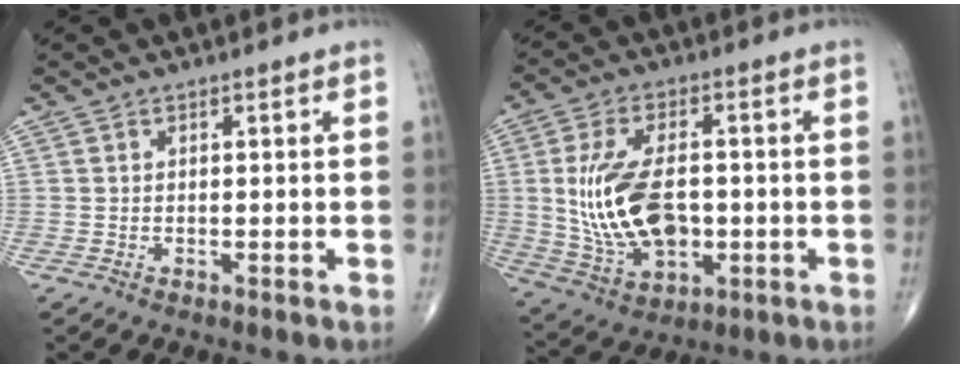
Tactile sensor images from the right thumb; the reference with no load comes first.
{"total": 15.6, "force": [-0.4, 8.8, 12.9], "torque": [-0.241, -0.001, 0.006]}